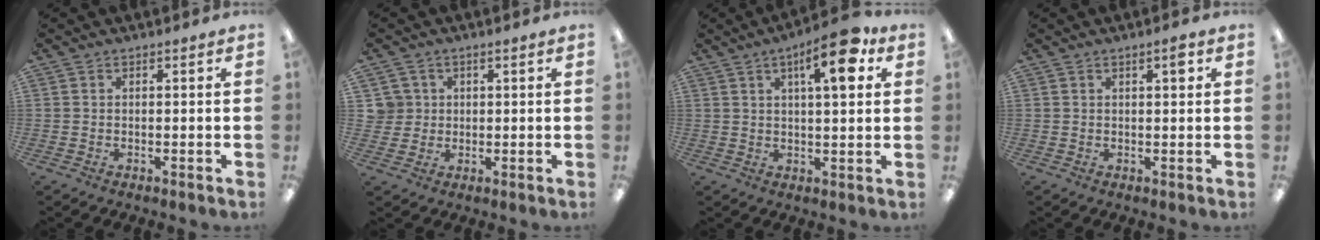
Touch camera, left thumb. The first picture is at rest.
{"total": 4.3, "force": [1.1, 4.1, 0.2], "torque": [-0.011, 0.006, 0.021]}
{"total": 11.3, "force": [5.3, 3.3, 9.5], "torque": [-0.133, -0.015, 0.079]}
{"total": 2.6, "force": [1.3, 0.6, 2.1], "torque": [-0.029, -0.001, 0.017]}